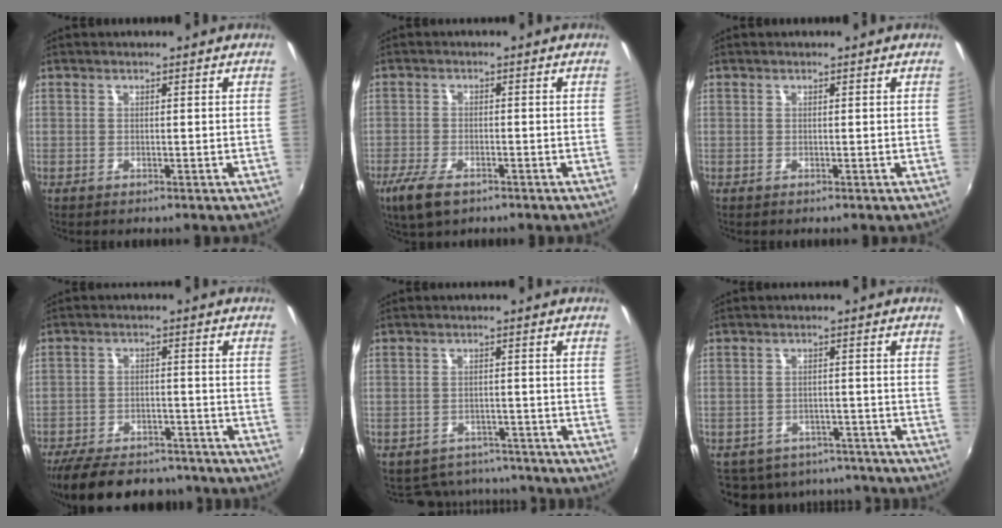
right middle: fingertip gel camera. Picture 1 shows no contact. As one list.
[{"total": 6.6, "force": [-4.3, 2.7, 4.3], "torque": [-0.111, -0.021, -0.079]}, {"total": 0.0}, {"total": 18.7, "force": [-15.4, 6.7, 8.1], "torque": [-0.177, -0.010, -0.220]}, {"total": 10.0, "force": [-8.7, 4.3, 2.0], "torque": [-0.056, 0.011, -0.112]}, {"total": 14.3, "force": [-11.8, 6.8, 4.2], "torque": [-0.102, 0.010, -0.149]}]